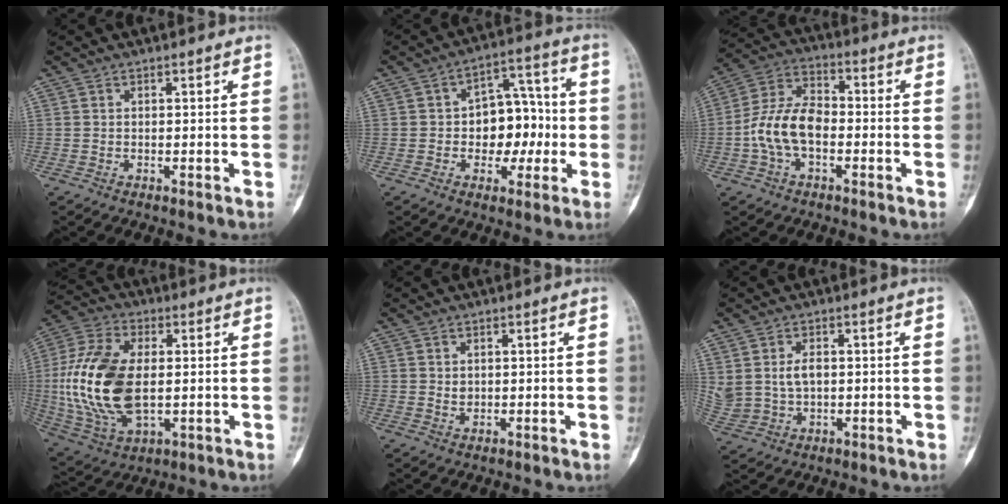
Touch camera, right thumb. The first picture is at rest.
{"total": 11.7, "force": [-1.1, 8.1, 8.5], "torque": [-0.064, 0.039, -0.020]}
{"total": 11.1, "force": [-2.3, 6.7, 8.6], "torque": [-0.167, 0.037, -0.051]}
{"total": 20.2, "force": [-0.2, 11.1, 16.9], "torque": [-0.365, -0.005, 0.005]}
{"total": 2.8, "force": [0.7, 2.1, 1.7], "torque": [-0.023, -0.009, 0.021]}
{"total": 6.4, "force": [1.1, 4.4, 4.5], "torque": [-0.086, -0.001, 0.035]}